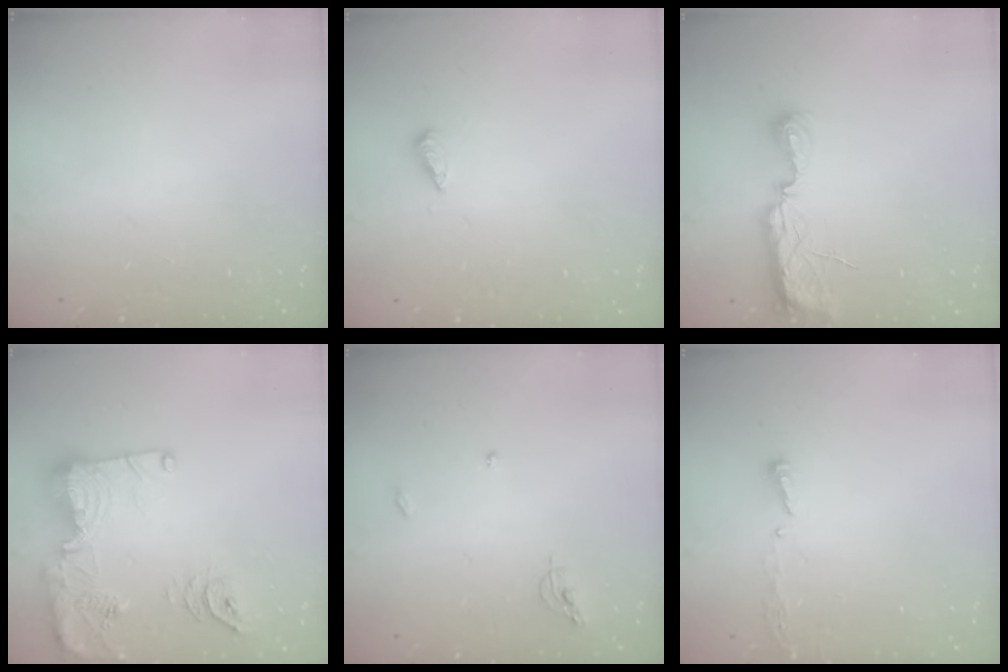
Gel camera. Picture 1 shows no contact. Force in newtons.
{"total": 4.2, "press": 4.1, "slide": 1.0}
{"total": 8.1, "press": 8.0, "slide": 1.2}
{"total": 21.3, "press": 21.2, "slide": 1.9}
{"total": 5.4, "press": 5.4, "slide": 0.4}
{"total": 3.8, "press": 3.8, "slide": 0.4}